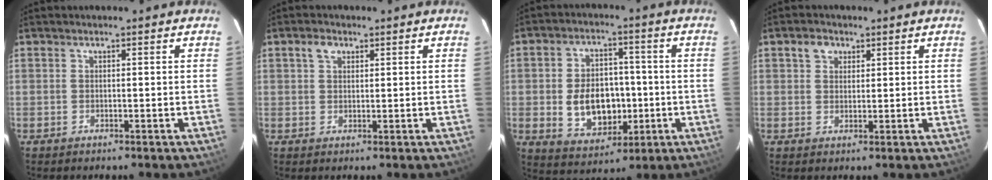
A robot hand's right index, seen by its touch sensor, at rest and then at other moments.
{"total": 2.4, "force": [1.2, 1.7, 1.2], "torque": [-0.021, 0.008, 0.023]}
{"total": 11.7, "force": [-1.7, 8.3, 8.1], "torque": [-0.164, 0.009, -0.005]}
{"total": 3.0, "force": [1.5, 2.4, 1.0], "torque": [-0.011, 0.010, 0.027]}